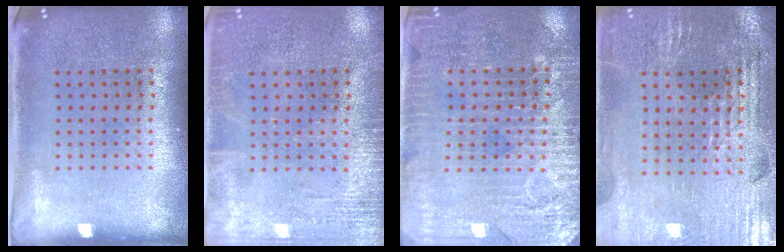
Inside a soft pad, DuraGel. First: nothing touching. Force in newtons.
{"total": 2.4, "press": 2.4, "slide": 0.3}
{"total": 3.3, "press": 3.0, "slide": 1.3}
{"total": 2.9, "press": 2.9, "slide": 0.5}